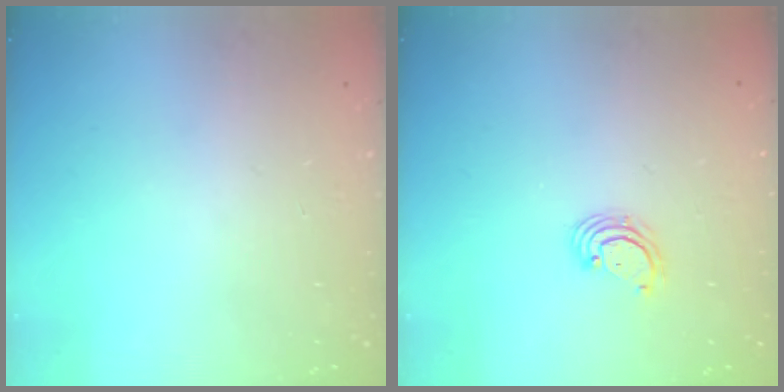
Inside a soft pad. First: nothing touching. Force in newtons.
{"total": 2.4, "press": 2.4, "slide": 0.2}